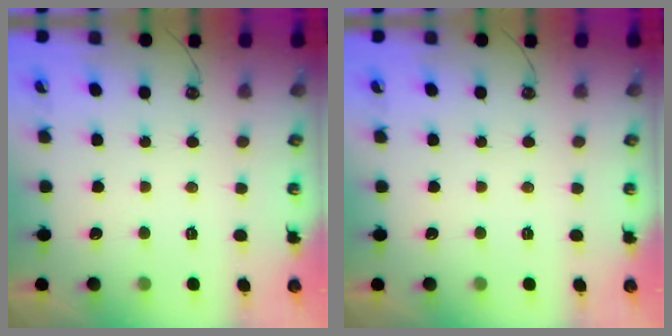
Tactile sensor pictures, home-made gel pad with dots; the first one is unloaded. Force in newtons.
{"total": 0.0}